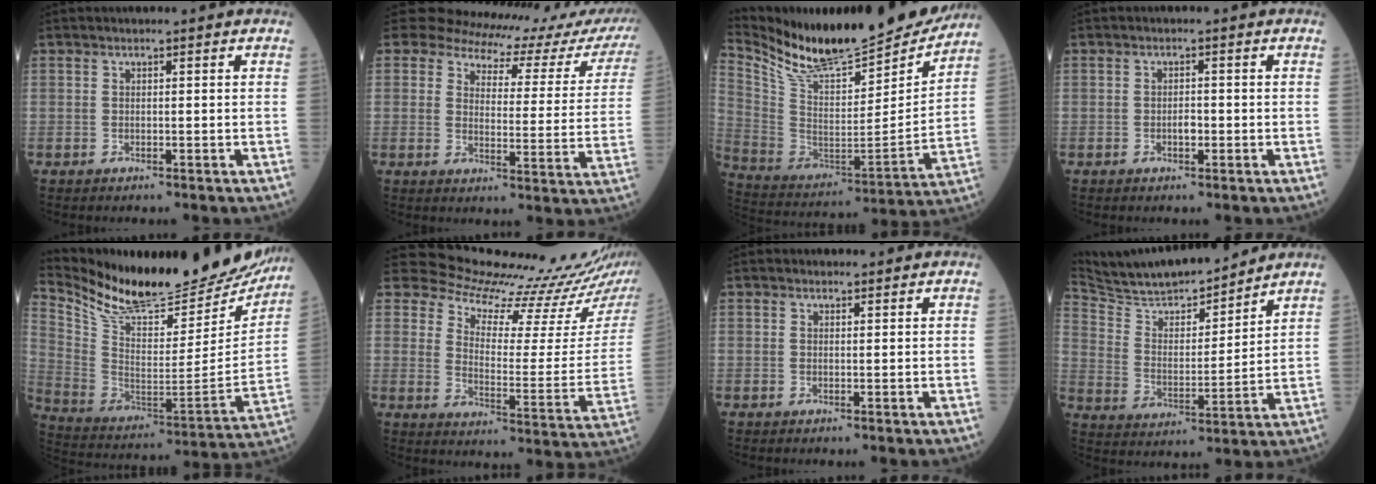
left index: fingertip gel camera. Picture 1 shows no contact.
{"total": 16.1, "force": [15.1, 4.2, 3.8], "torque": [-0.027, -0.071, 0.151]}
{"total": 23.3, "force": [20.8, 4.3, 9.5], "torque": [-0.181, -0.053, 0.335]}
{"total": 1.7, "force": [-0.9, 0.7, 1.1], "torque": [-0.020, -0.002, -0.016]}
{"total": 27.6, "force": [24.8, 6.6, 10.2], "torque": [-0.191, -0.071, 0.364]}
{"total": 16.5, "force": [16.2, -0.1, 2.9], "torque": [-0.052, -0.117, 0.207]}
{"total": 0.0}
{"total": 15.3, "force": [14.1, 2.0, 5.5], "torque": [-0.103, -0.006, 0.245]}